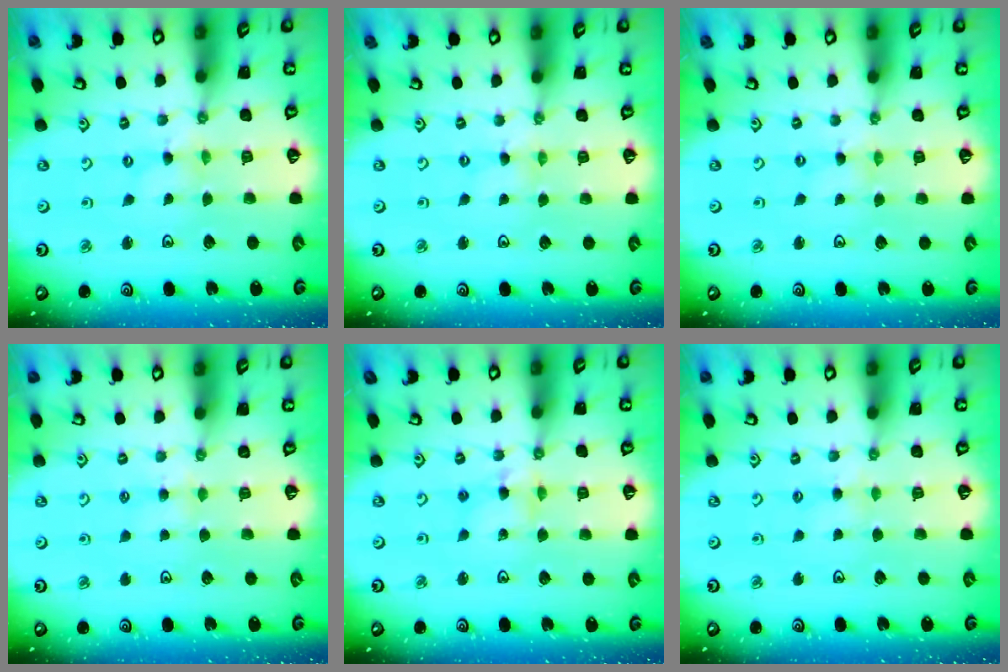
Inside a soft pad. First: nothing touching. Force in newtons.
{"total": 0.0}
{"total": 0.0}
{"total": 3.7, "press": 3.6, "slide": 0.4}
{"total": 5.8, "press": 5.8, "slide": 0.5}
{"total": 2.8, "press": 2.8, "slide": 0.5}